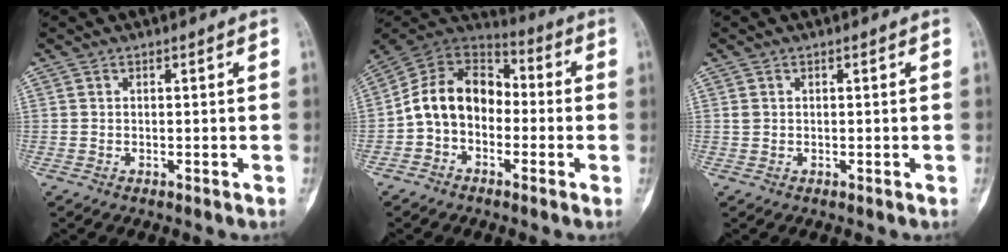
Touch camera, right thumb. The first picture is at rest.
{"total": 13.3, "force": [-2.0, 9.9, 8.6], "torque": [-0.130, 0.053, -0.051]}
{"total": 0.9, "force": [0.2, 0.8, 0.4], "torque": [-0.005, 0.004, 0.005]}